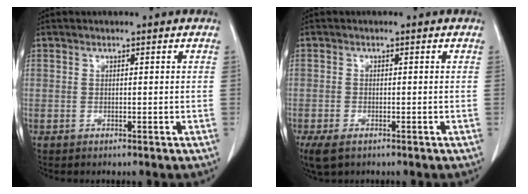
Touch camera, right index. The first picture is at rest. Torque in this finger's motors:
{"motor_torque": [0.49, -0.34, 0.16, 0.02]}